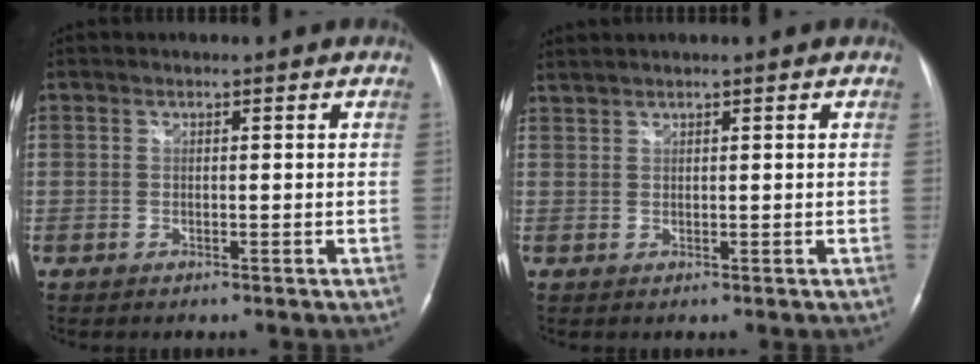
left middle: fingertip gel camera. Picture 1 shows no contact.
{"total": 1.9, "force": [1.8, -0.2, 0.7], "torque": [-0.019, 0.017, 0.041]}